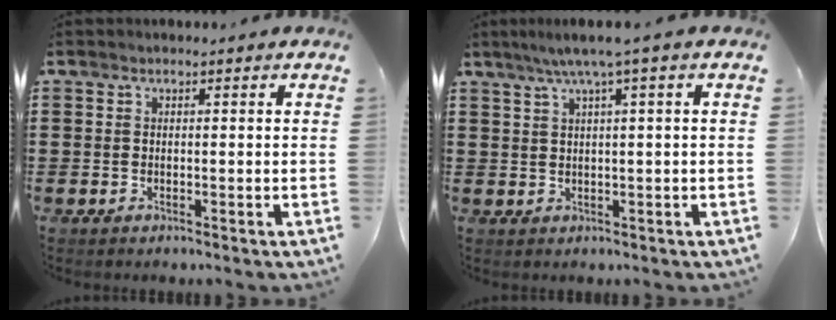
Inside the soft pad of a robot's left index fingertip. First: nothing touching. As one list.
[{"total": 3.2, "force": [1.3, -0.3, 2.9], "torque": [-0.057, -0.002, 0.019]}]